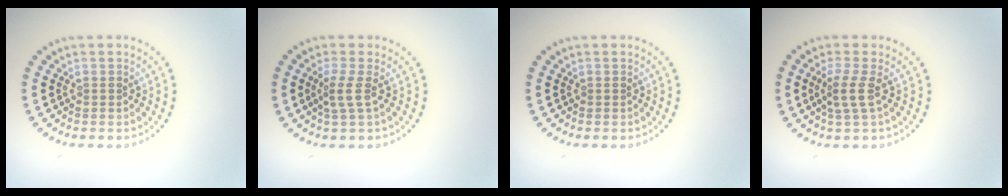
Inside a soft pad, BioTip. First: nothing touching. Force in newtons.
{"total": 1.7, "press": 1.3, "slide": 1.0}
{"total": 0.0}
{"total": 2.2, "press": 1.6, "slide": 1.5}